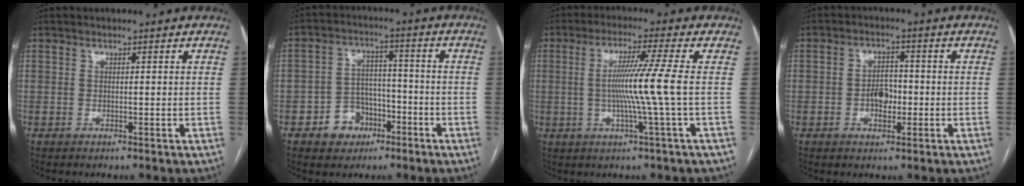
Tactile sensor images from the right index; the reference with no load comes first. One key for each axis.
{"total": 6.7, "fx": -3.3, "fy": 5.4, "fz": 2.2, "tx": -0.039, "ty": 0.021, "tz": -0.045}
{"total": 8.2, "fx": -0.4, "fy": -2.2, "fz": 7.9, "tx": -0.150, "ty": 0.000, "tz": -0.004}
{"total": 3.9, "fx": -0.9, "fy": 2.3, "fz": 3.0, "tx": -0.050, "ty": 0.007, "tz": -0.016}